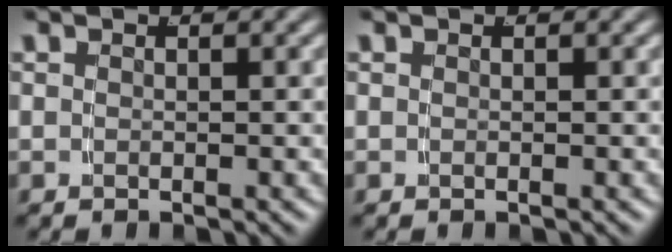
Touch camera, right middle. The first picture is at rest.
{"total": 0.0}